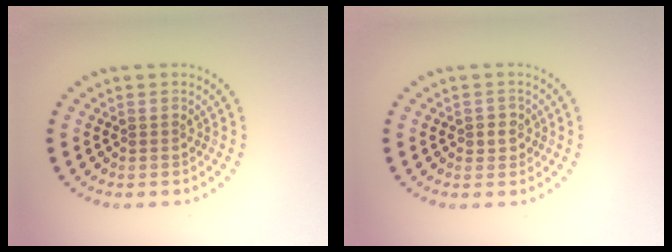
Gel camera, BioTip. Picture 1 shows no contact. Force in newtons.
{"total": 1.3, "press": 1.1, "slide": 0.6}